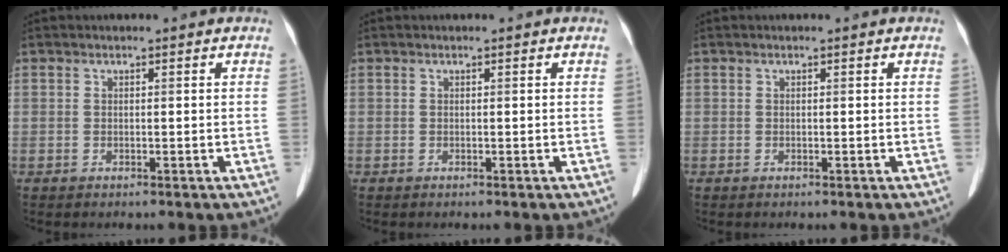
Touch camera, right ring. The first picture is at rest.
{"total": 0.0}
{"total": 0.0}